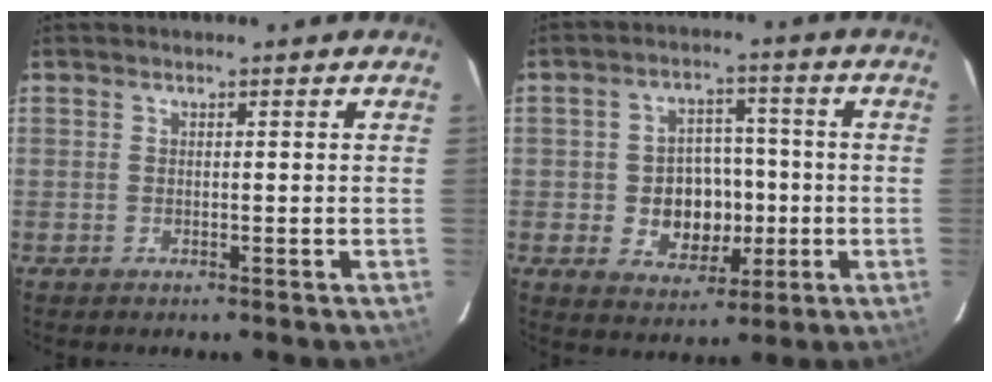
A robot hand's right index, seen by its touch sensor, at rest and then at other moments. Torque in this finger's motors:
{"motor_torque": [0.31, -0.03, 0.12, 0.02]}